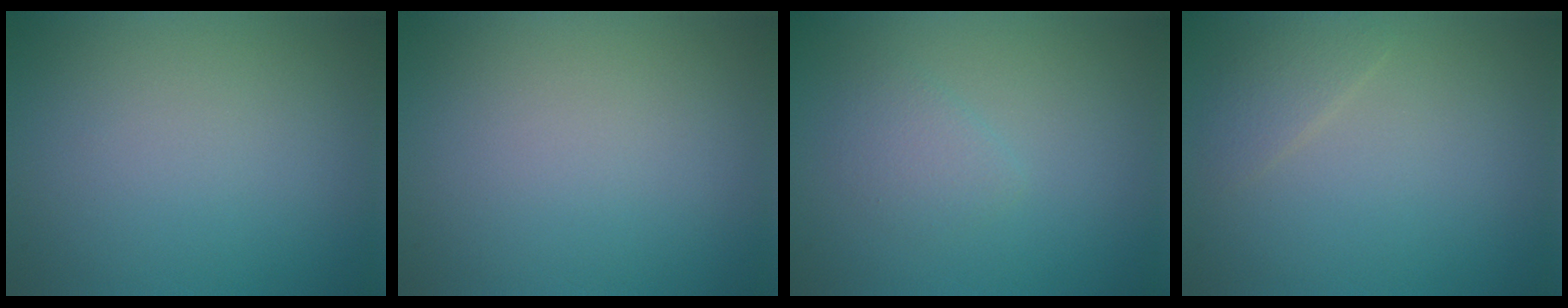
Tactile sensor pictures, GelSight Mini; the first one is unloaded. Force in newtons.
{"total": 0.0}
{"total": 1.5, "press": 1.5, "slide": 0.1}
{"total": 1.4, "press": 1.4, "slide": 0.1}